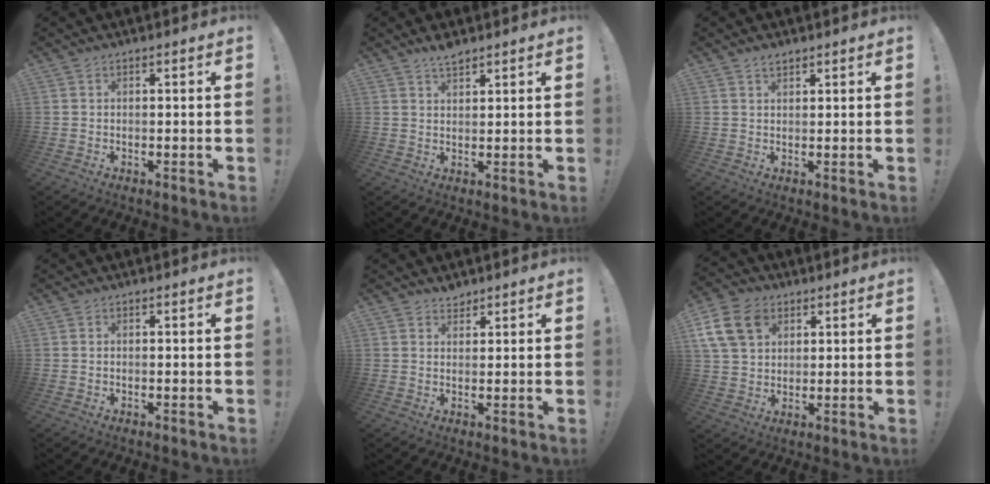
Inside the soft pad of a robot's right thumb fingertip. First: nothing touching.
{"total": 3.9, "force": [3.3, 1.0, 1.8], "torque": [-0.026, -0.023, 0.057]}
{"total": 1.9, "force": [1.6, 0.8, 0.8], "torque": [-0.003, -0.011, 0.027]}
{"total": 0.0}
{"total": 2.7, "force": [2.5, 0.9, 0.3], "torque": [0.012, -0.021, 0.043]}
{"total": 13.5, "force": [5.8, 9.9, 7.1], "torque": [-0.130, -0.024, 0.117]}